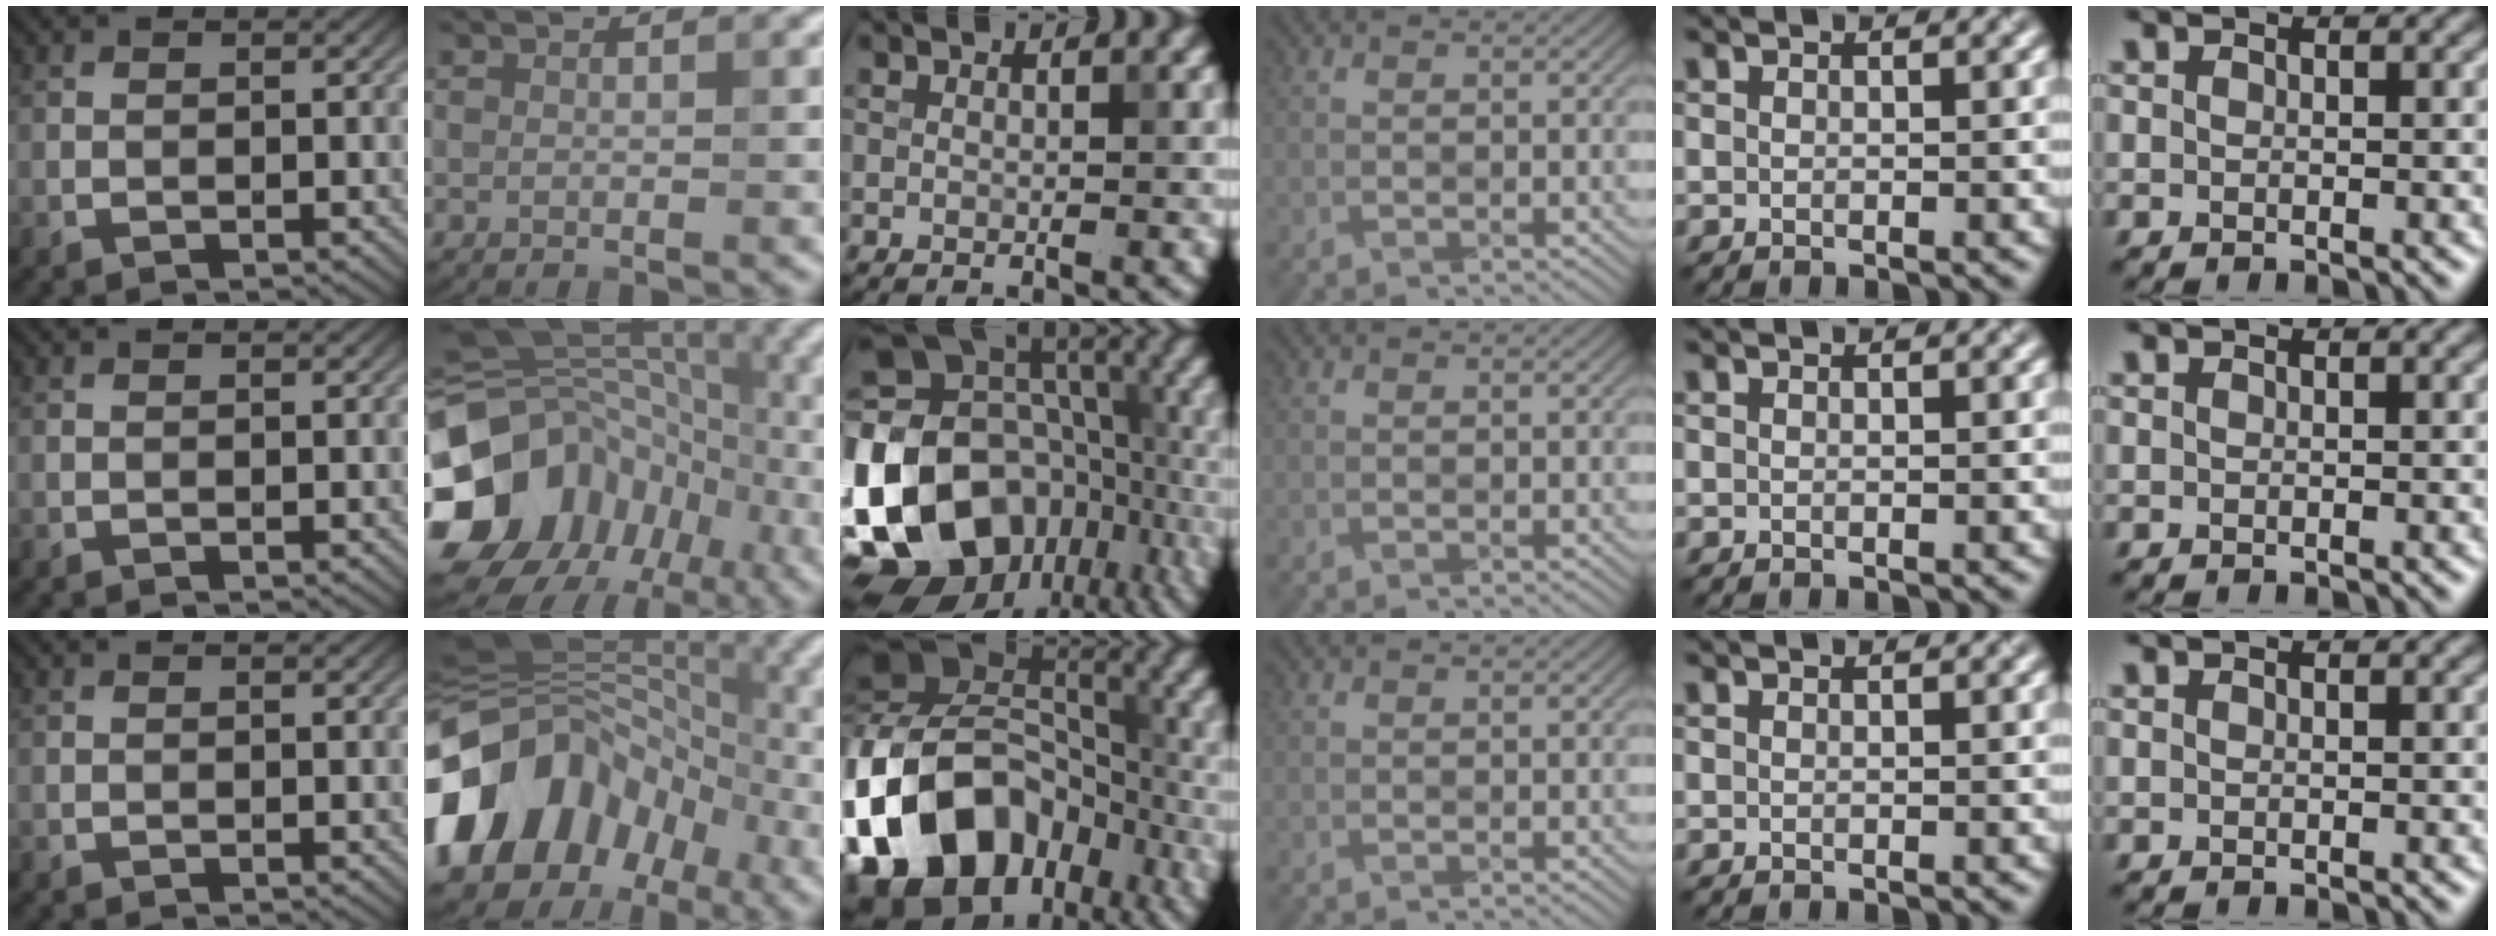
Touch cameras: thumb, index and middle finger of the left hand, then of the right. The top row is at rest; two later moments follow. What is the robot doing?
{"motion": "fold", "object": "canvas paper"}